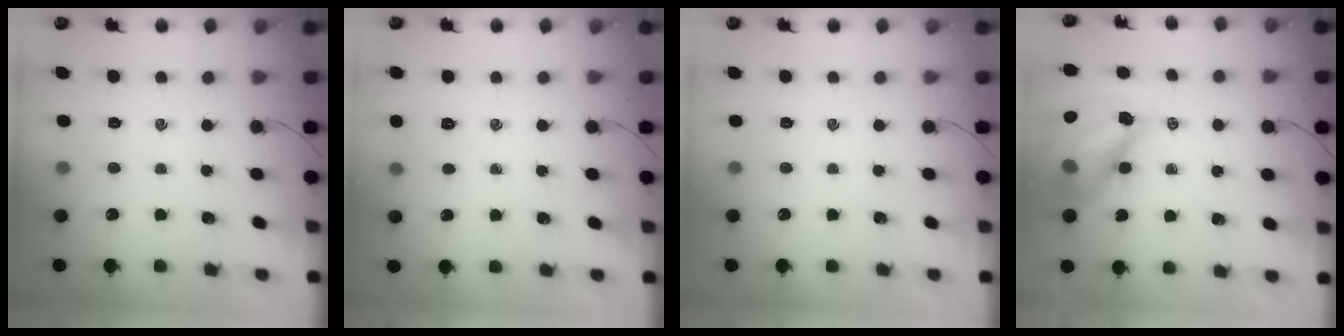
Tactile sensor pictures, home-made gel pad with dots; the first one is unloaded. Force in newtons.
{"total": 3.8, "press": 3.6, "slide": 1.2}
{"total": 0.0}
{"total": 14.1, "press": 13.5, "slide": 3.9}